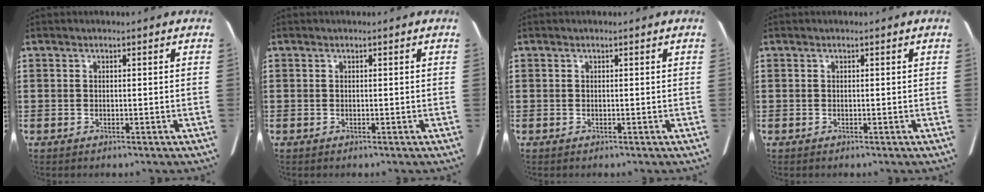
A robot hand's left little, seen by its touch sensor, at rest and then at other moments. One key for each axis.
{"total": 0.0}
{"total": 0.0}
{"total": 0.0}